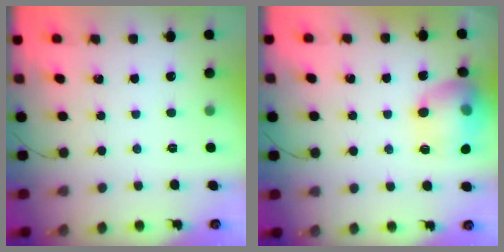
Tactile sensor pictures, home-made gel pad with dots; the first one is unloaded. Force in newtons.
{"total": 16.7, "press": 16.6, "slide": 1.4}